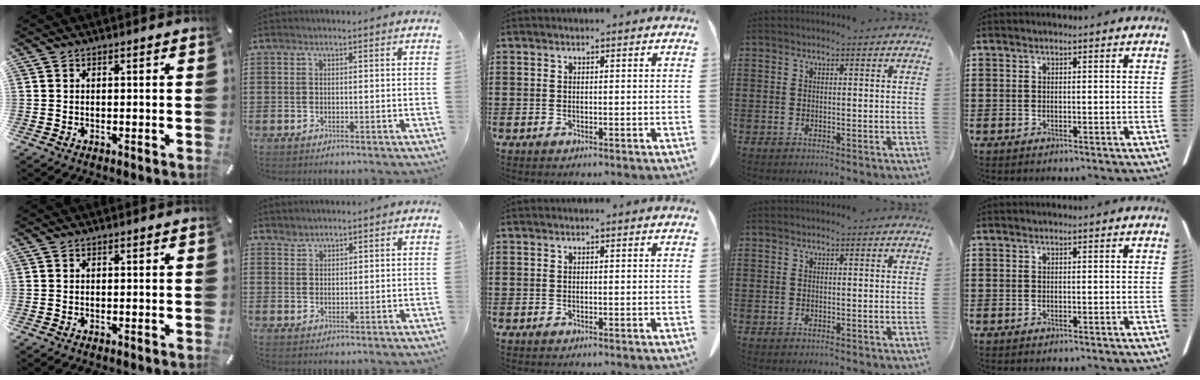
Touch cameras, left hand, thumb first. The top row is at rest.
{"index": {"total": 1.4, "force": [1.3, 0.4, -0.1], "torque": [-0.002, 0.000, 0.028]}}